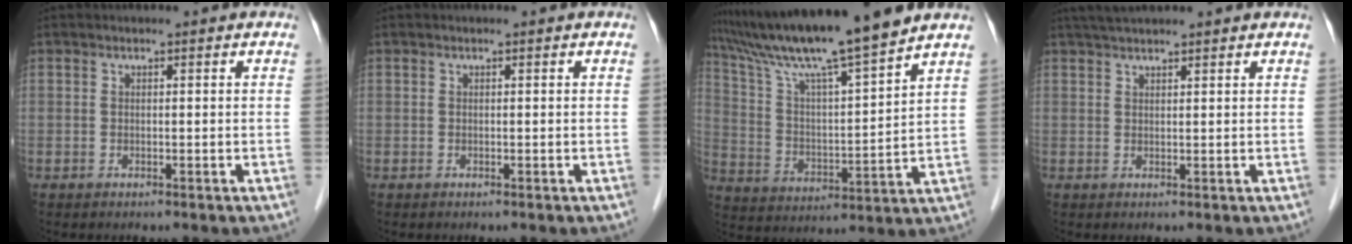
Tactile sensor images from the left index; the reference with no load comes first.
{"total": 0.0}
{"total": 16.3, "force": [14.0, -1.2, 8.2], "torque": [-0.151, 0.004, 0.243]}
{"total": 4.7, "force": [4.3, 0.2, 2.0], "torque": [-0.031, 0.034, 0.072]}